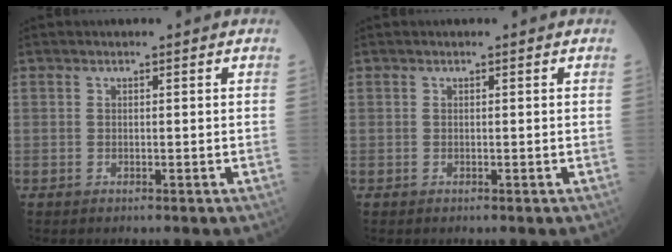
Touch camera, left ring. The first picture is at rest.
{"total": 0.0}